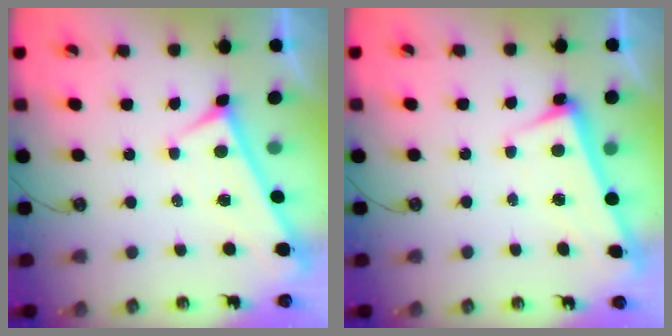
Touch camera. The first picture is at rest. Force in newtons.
{"total": 2.7, "press": 2.6, "slide": 0.7}